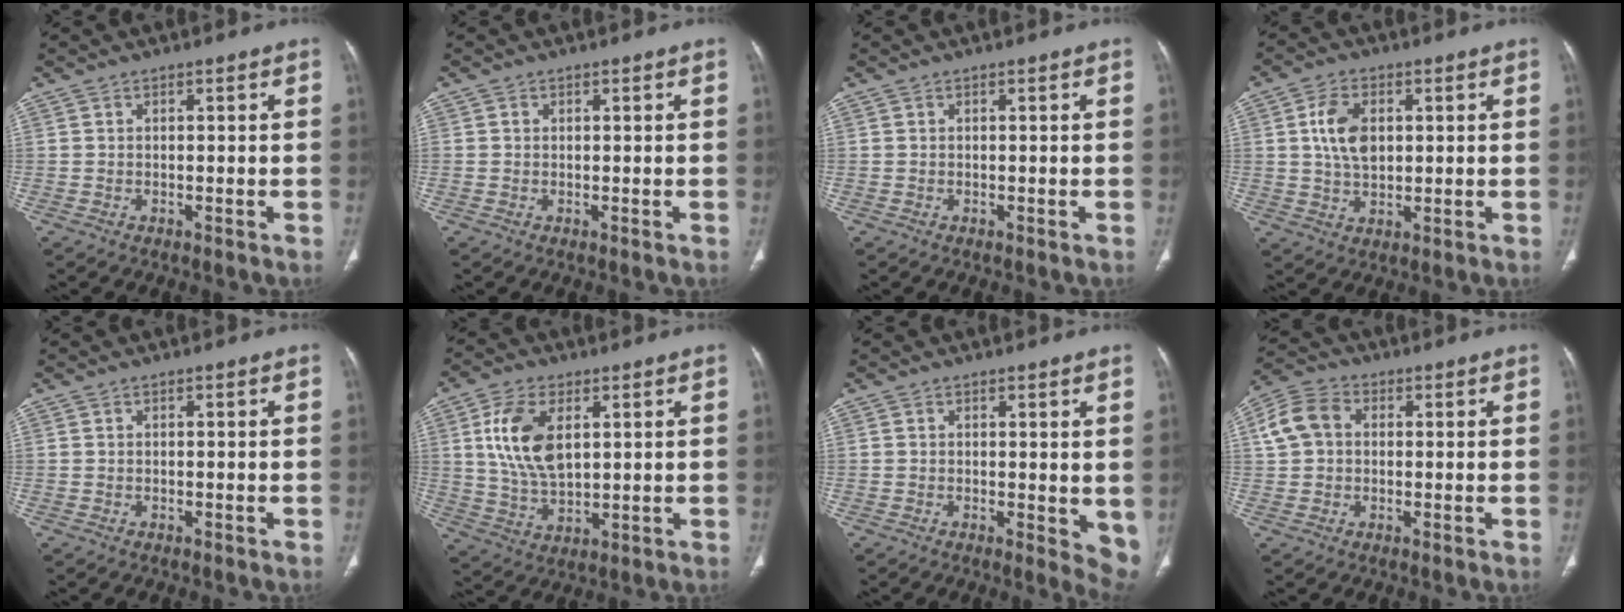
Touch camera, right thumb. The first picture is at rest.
{"total": 0.6, "force": [0.1, 0.6, 0.2], "torque": [0.003, 0.001, 0.002]}
{"total": 0.0}
{"total": 7.8, "force": [1.5, 5.0, 5.7], "torque": [-0.096, -0.005, 0.029]}
{"total": 0.0}
{"total": 11.9, "force": [3.3, 6.7, 9.2], "torque": [-0.170, -0.012, 0.067]}
{"total": 5.7, "force": [0.4, 2.5, 5.1], "torque": [-0.051, -0.015, 0.006]}
{"total": 7.6, "force": [1.2, 6.0, 4.5], "torque": [-0.088, 0.020, 0.015]}